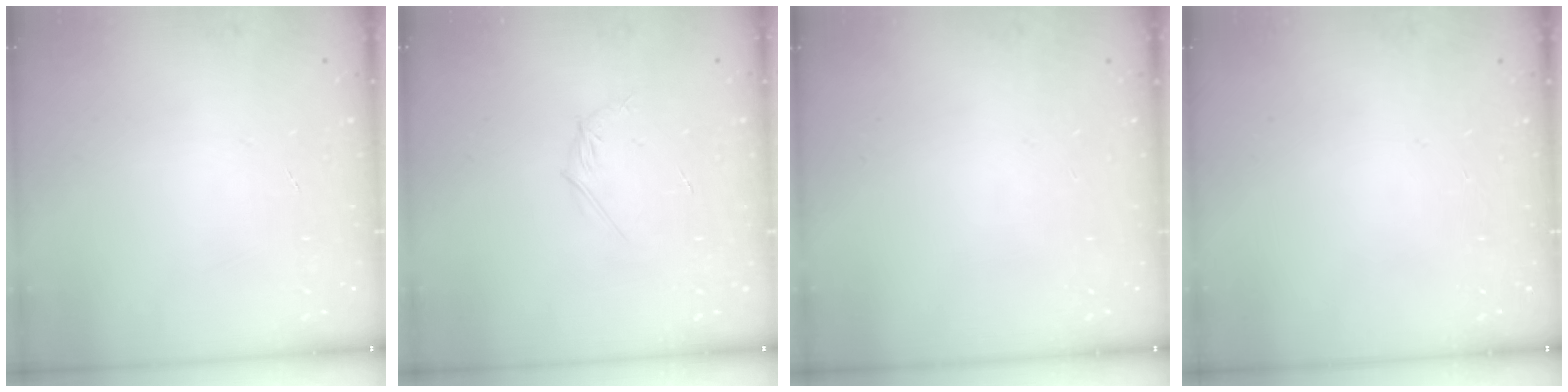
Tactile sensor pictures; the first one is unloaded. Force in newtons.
{"total": 2.9, "press": 2.8, "slide": 0.8}
{"total": 0.0}
{"total": 0.0}